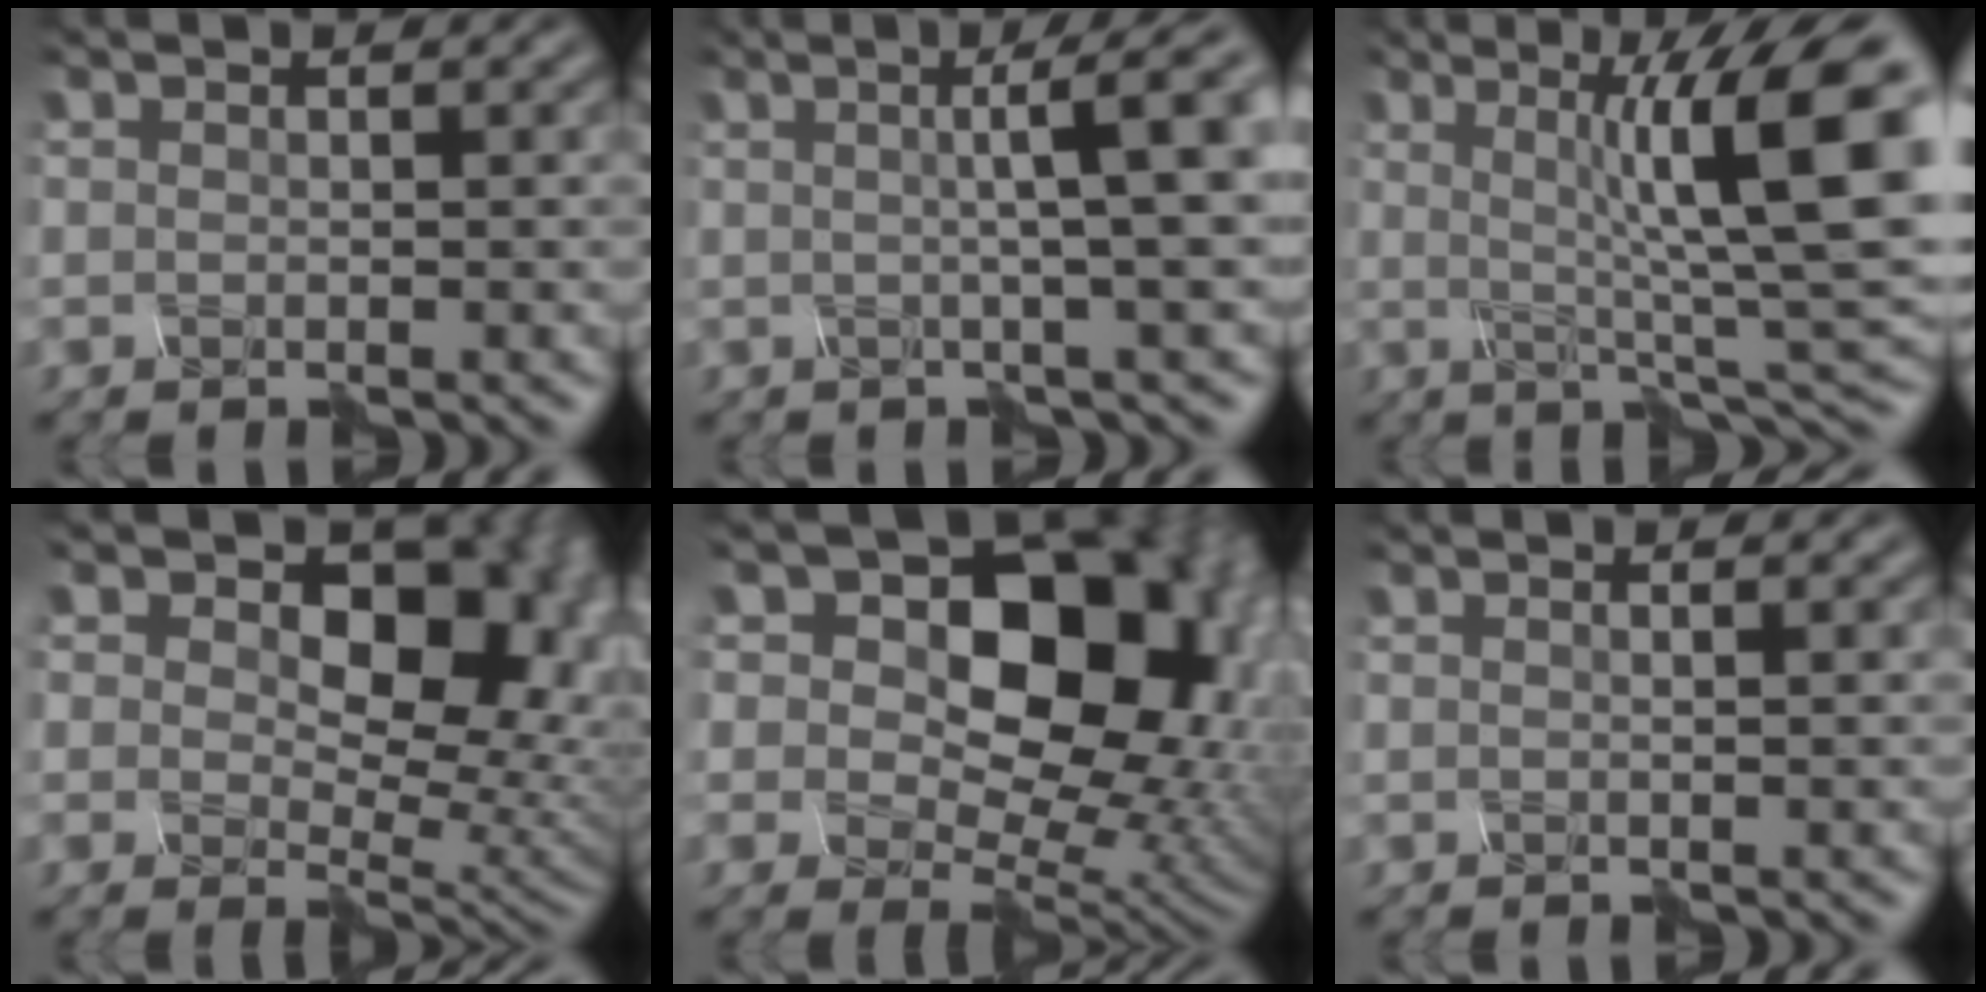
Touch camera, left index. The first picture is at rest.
{"total": 7.0, "force": [0.8, 1.1, 6.9], "torque": [-0.071, 0.018, 0.033]}
{"total": 10.1, "force": [1.1, 1.3, 10.0], "torque": [-0.136, 0.010, 0.041]}
{"total": 11.0, "force": [2.5, 7.4, 7.7], "torque": [-0.096, -0.008, 0.071]}
{"total": 14.8, "force": [3.7, 10.2, 10.0], "torque": [-0.124, 0.022, 0.087]}
{"total": 0.8, "force": [0.1, 0.3, 0.8], "torque": [-0.006, 0.007, -0.002]}